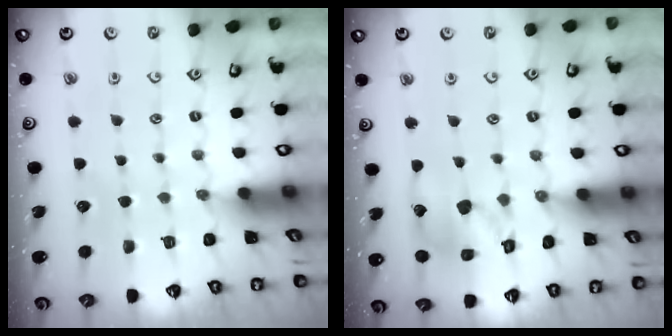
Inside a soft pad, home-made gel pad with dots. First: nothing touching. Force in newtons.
{"total": 12.9, "press": 12.8, "slide": 1.6}